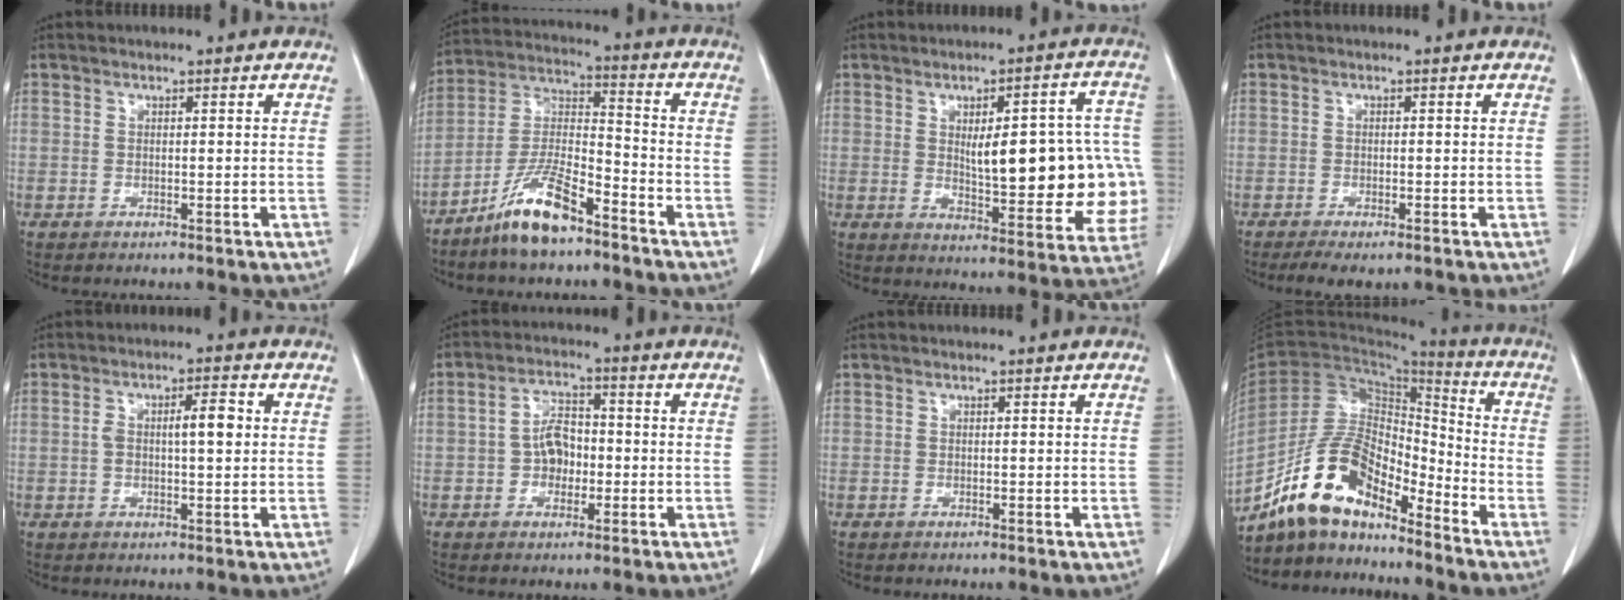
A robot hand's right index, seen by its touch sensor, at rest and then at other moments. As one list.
[{"total": 10.9, "force": [-7.8, 2.2, 7.2], "torque": [-0.156, -0.006, -0.153]}, {"total": 18.6, "force": [0.1, 5.8, 17.7], "torque": [-0.181, 0.022, 0.017]}, {"total": 3.1, "force": [-2.3, 1.0, 1.9], "torque": [-0.033, -0.008, -0.035]}, {"total": 4.9, "force": [0.7, 1.2, 4.7], "torque": [-0.082, 0.017, 0.016]}, {"total": 5.1, "force": [-1.0, 3.3, 3.7], "torque": [-0.069, 0.018, -0.019]}, {"total": 0.0}, {"total": 12.7, "force": [-10.3, 4.5, 6.0], "torque": [-0.119, 0.034, -0.192]}]